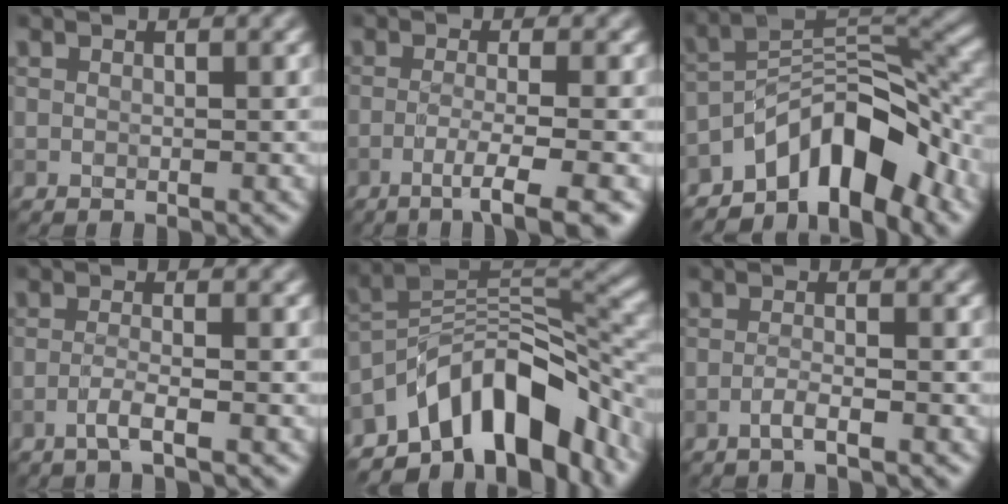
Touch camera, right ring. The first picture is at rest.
{"total": 4.4, "force": [-2.2, 0.5, 3.8], "torque": [-0.058, 0.004, -0.047]}
{"total": 8.9, "force": [-5.9, 3.3, 5.7], "torque": [-0.068, 0.014, -0.114]}
{"total": 1.9, "force": [-1.1, 0.2, 1.6], "torque": [-0.028, 0.006, -0.032]}
{"total": 12.1, "force": [-7.1, 5.8, 7.9], "torque": [-0.118, 0.015, -0.135]}
{"total": 1.4, "force": [-0.8, 0.1, 1.1], "torque": [-0.019, 0.005, -0.024]}